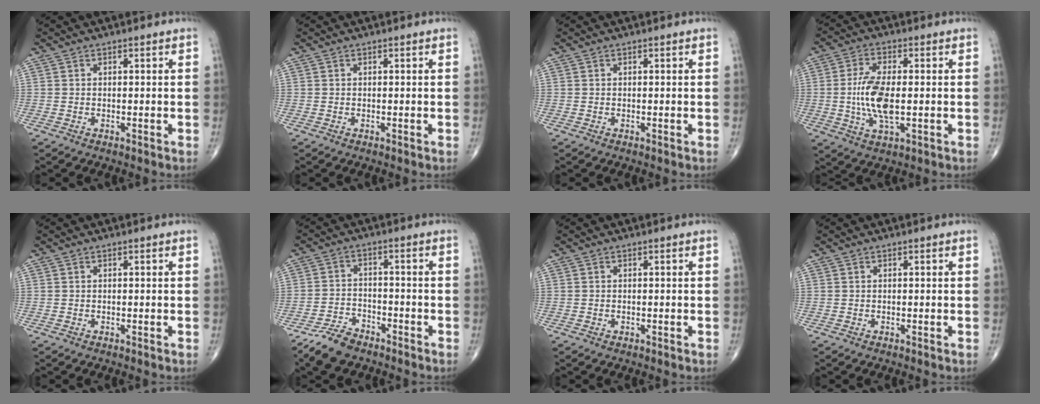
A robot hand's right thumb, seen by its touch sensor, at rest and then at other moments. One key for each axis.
{"total": 0.0}
{"total": 0.0}
{"total": 9.9, "fx": -0.6, "fy": 4.2, "fz": 8.9, "tx": -0.186, "ty": -0.003, "tz": -0.010}
{"total": 0.0}
{"total": 6.5, "fx": -5.2, "fy": 3.0, "fz": 2.6, "tx": -0.048, "ty": 0.017, "tz": -0.100}
{"total": 0.0}
{"total": 0.0}